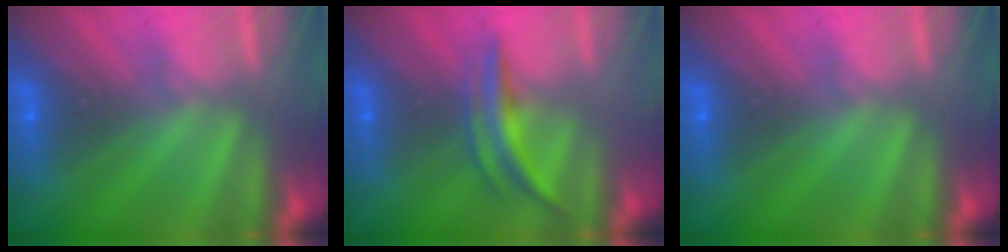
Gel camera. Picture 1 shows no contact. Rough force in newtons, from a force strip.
{"total": 3.8}
{"total": 0.0}